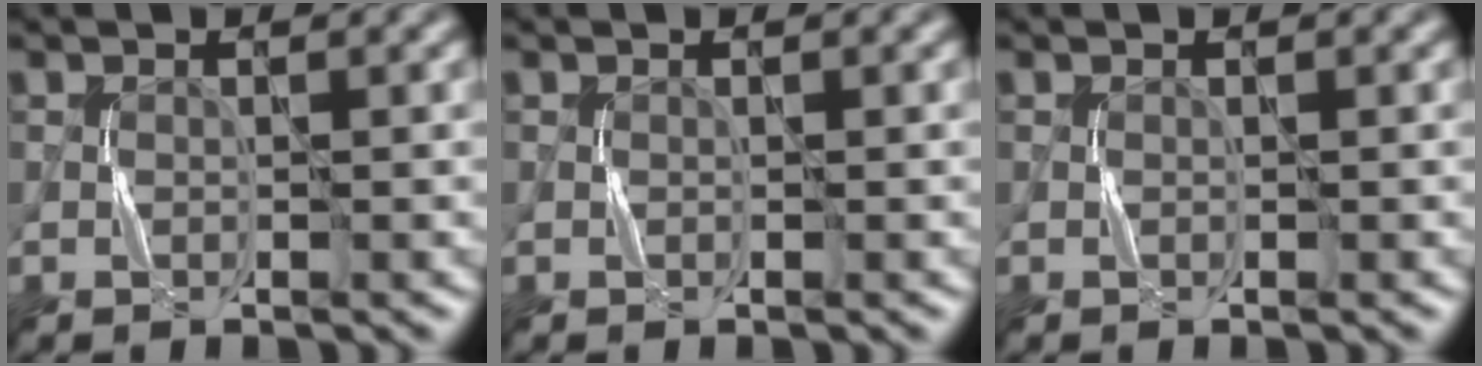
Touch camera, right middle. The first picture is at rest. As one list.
[{"total": 0.0}, {"total": 0.0}]